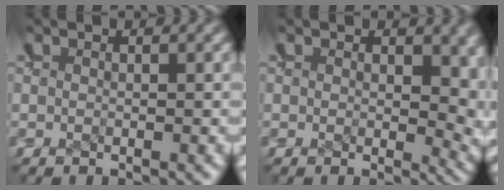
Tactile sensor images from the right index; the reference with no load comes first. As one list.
[{"total": 4.0, "force": [0.9, 2.2, 3.2], "torque": [-0.028, -0.008, 0.012]}]